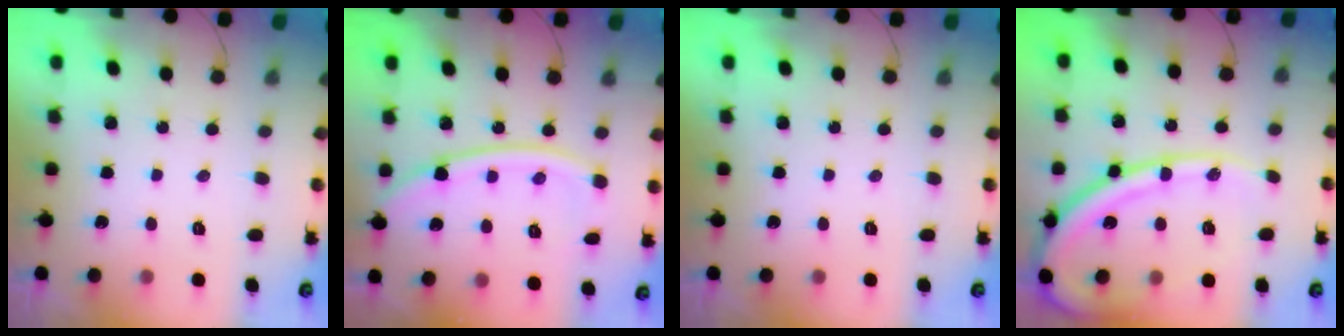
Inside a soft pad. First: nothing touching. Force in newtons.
{"total": 13.7, "press": 13.6, "slide": 1.7}
{"total": 0.0}
{"total": 17.8, "press": 17.7, "slide": 2.3}